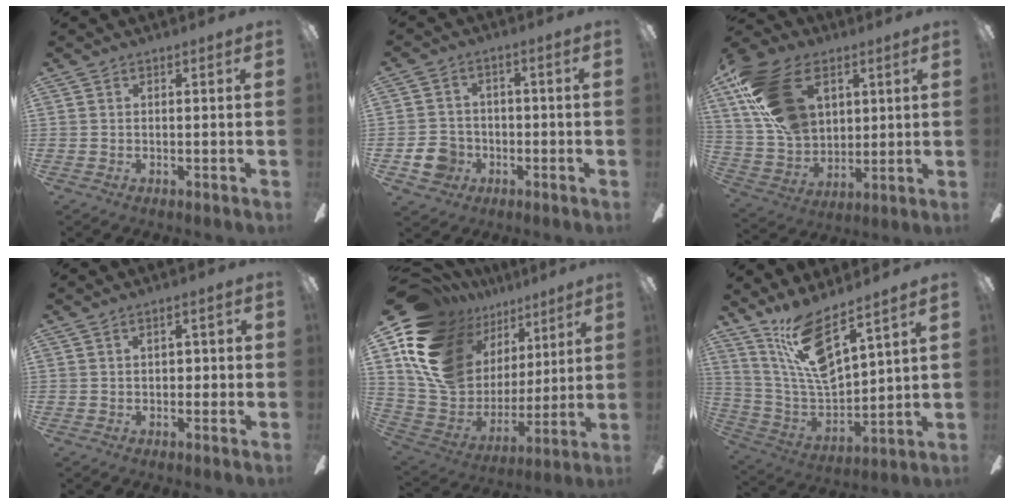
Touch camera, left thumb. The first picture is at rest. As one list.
[{"total": 7.6, "force": [-2.7, 6.5, 2.7], "torque": [-0.074, 0.017, -0.051]}, {"total": 21.3, "force": [9.3, 13.8, 13.3], "torque": [-0.278, -0.018, 0.174]}, {"total": 3.0, "force": [0.1, 1.9, 2.3], "torque": [-0.030, 0.005, -0.005]}, {"total": 18.2, "force": [9.4, 12.8, 8.9], "torque": [-0.190, -0.055, 0.183]}, {"total": 15.8, "force": [10.7, 4.7, 10.7], "torque": [-0.228, -0.065, 0.188]}]